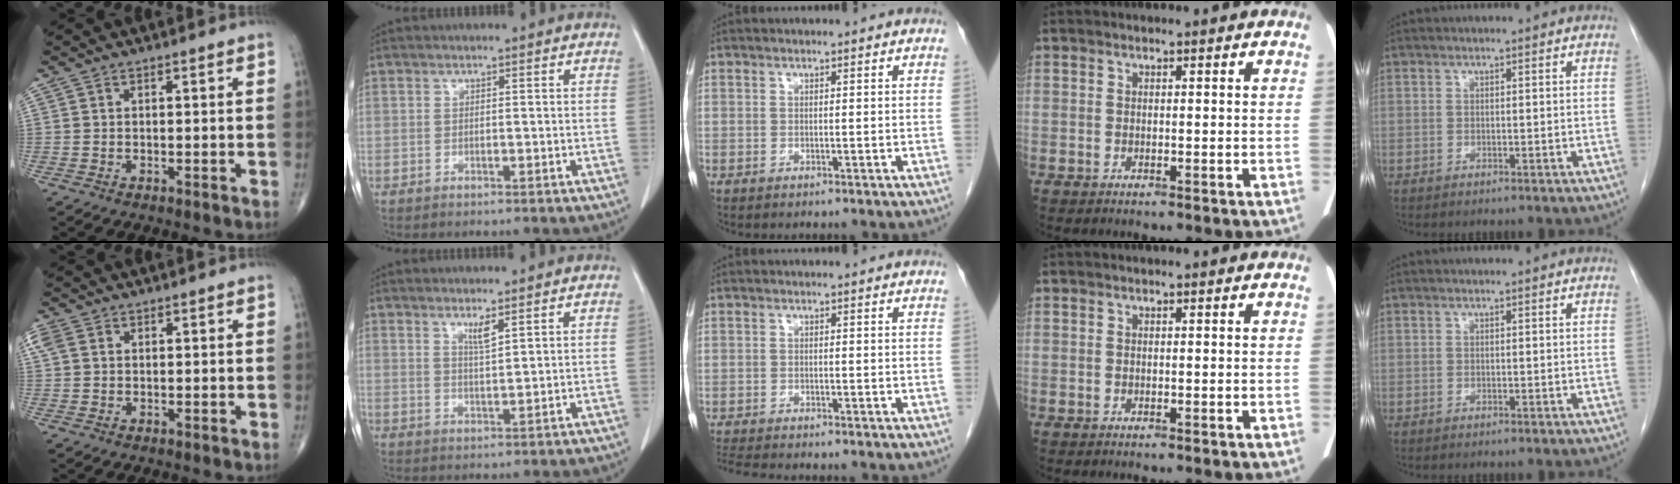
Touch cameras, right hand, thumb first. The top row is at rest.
{"thumb": {"total": 2.9, "force": [0.9, 2.2, 1.6], "torque": [-0.053, 0.015, 0.022]}, "index": {"total": 2.4, "force": [1.7, 0.1, 1.8], "torque": [-0.037, -0.009, 0.034]}, "middle": {"total": 5.2, "force": [-4.7, 0.6, 2.2], "torque": [-0.039, -0.012, -0.077]}}